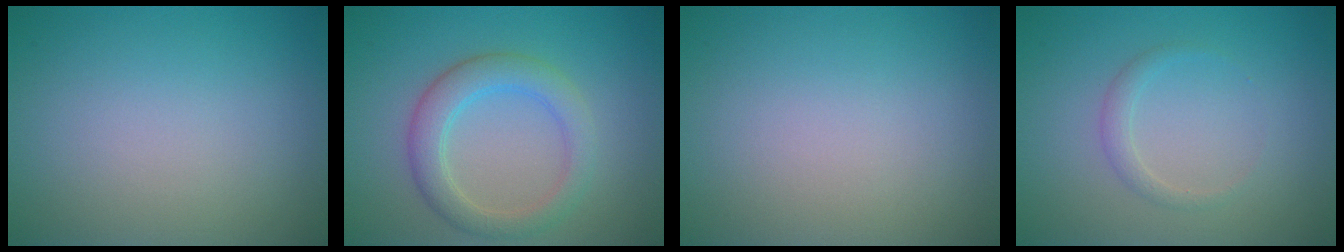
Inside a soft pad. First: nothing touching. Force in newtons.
{"total": 3.8, "press": 3.8, "slide": 0.1}
{"total": 0.0}
{"total": 1.2, "press": 1.2, "slide": 0.1}